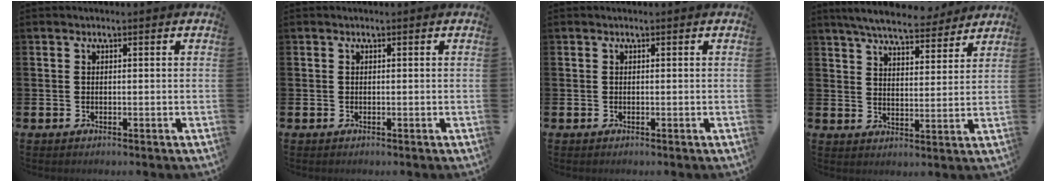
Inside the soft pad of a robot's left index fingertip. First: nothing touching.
{"total": 0.0}
{"total": 0.0}
{"total": 6.9, "force": [6.5, 1.1, 2.0], "torque": [-0.048, -0.037, 0.113]}